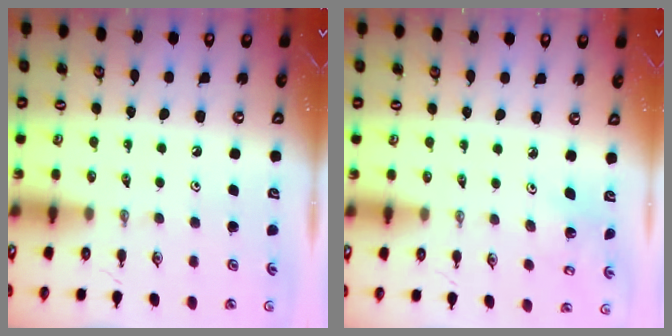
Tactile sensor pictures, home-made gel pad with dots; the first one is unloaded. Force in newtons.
{"total": 2.0, "press": 2.0, "slide": 0.1}